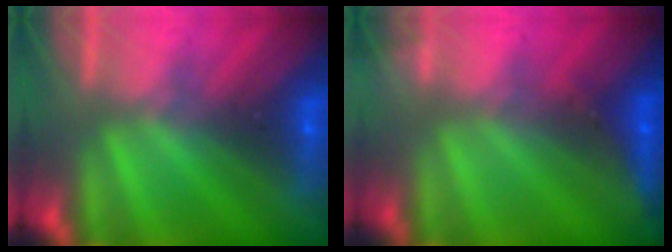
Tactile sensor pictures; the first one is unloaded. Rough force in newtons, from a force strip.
{"total": 2.9}